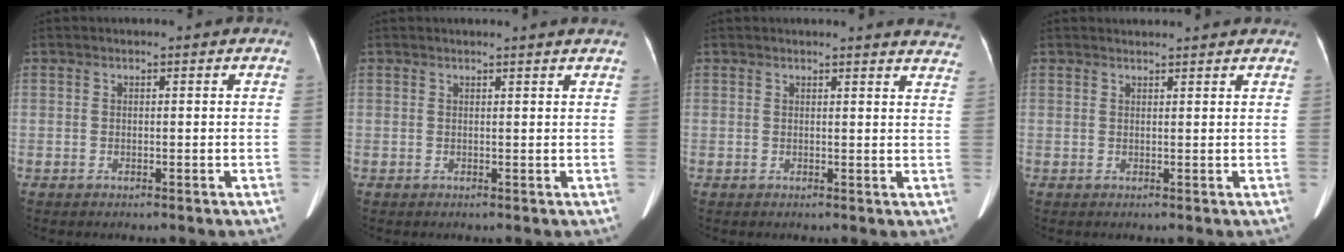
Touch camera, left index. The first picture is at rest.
{"total": 2.4, "force": [2.2, -0.5, 0.8], "torque": [-0.016, 0.003, 0.020]}
{"total": 8.5, "force": [8.3, 0.6, 1.4], "torque": [0.007, -0.046, 0.054]}
{"total": 4.1, "force": [4.0, 0.5, 0.8], "torque": [-0.014, 0.024, 0.045]}